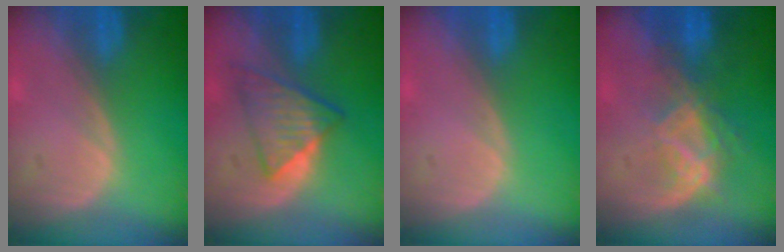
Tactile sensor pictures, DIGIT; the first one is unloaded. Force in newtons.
{"total": 5.9, "press": 5.8, "slide": 1.1}
{"total": 0.0}
{"total": 6.8, "press": 6.3, "slide": 2.6}